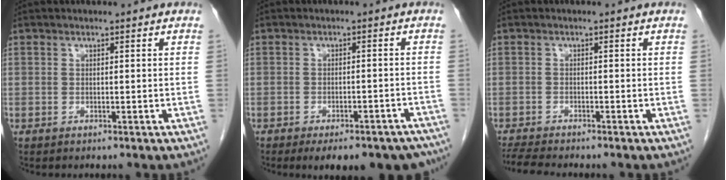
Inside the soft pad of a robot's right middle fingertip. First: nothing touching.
{"total": 13.4, "force": [-10.9, 5.1, 5.9], "torque": [-0.061, 0.013, -0.126]}
{"total": 4.7, "force": [-4.4, 0.0, 1.8], "torque": [-0.037, -0.018, -0.074]}